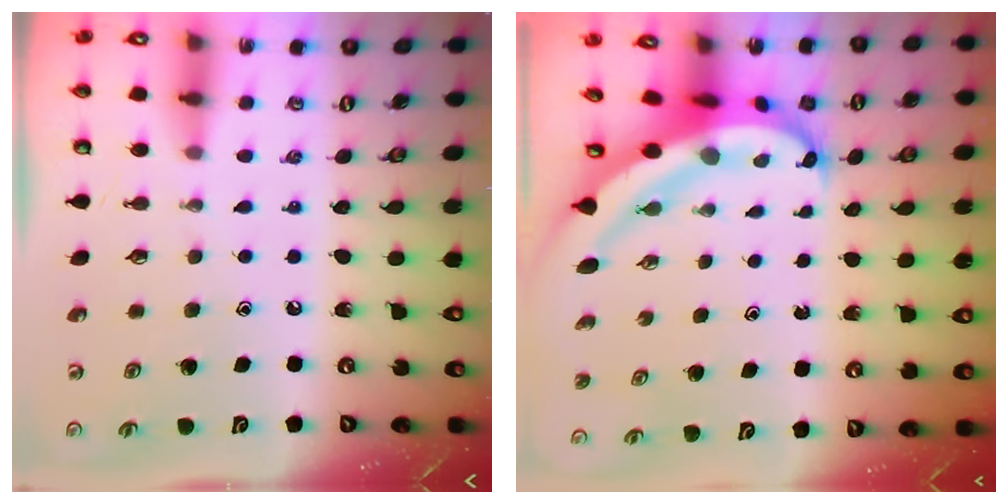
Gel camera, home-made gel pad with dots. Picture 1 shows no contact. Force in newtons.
{"total": 7.3, "press": 7.2, "slide": 0.9}